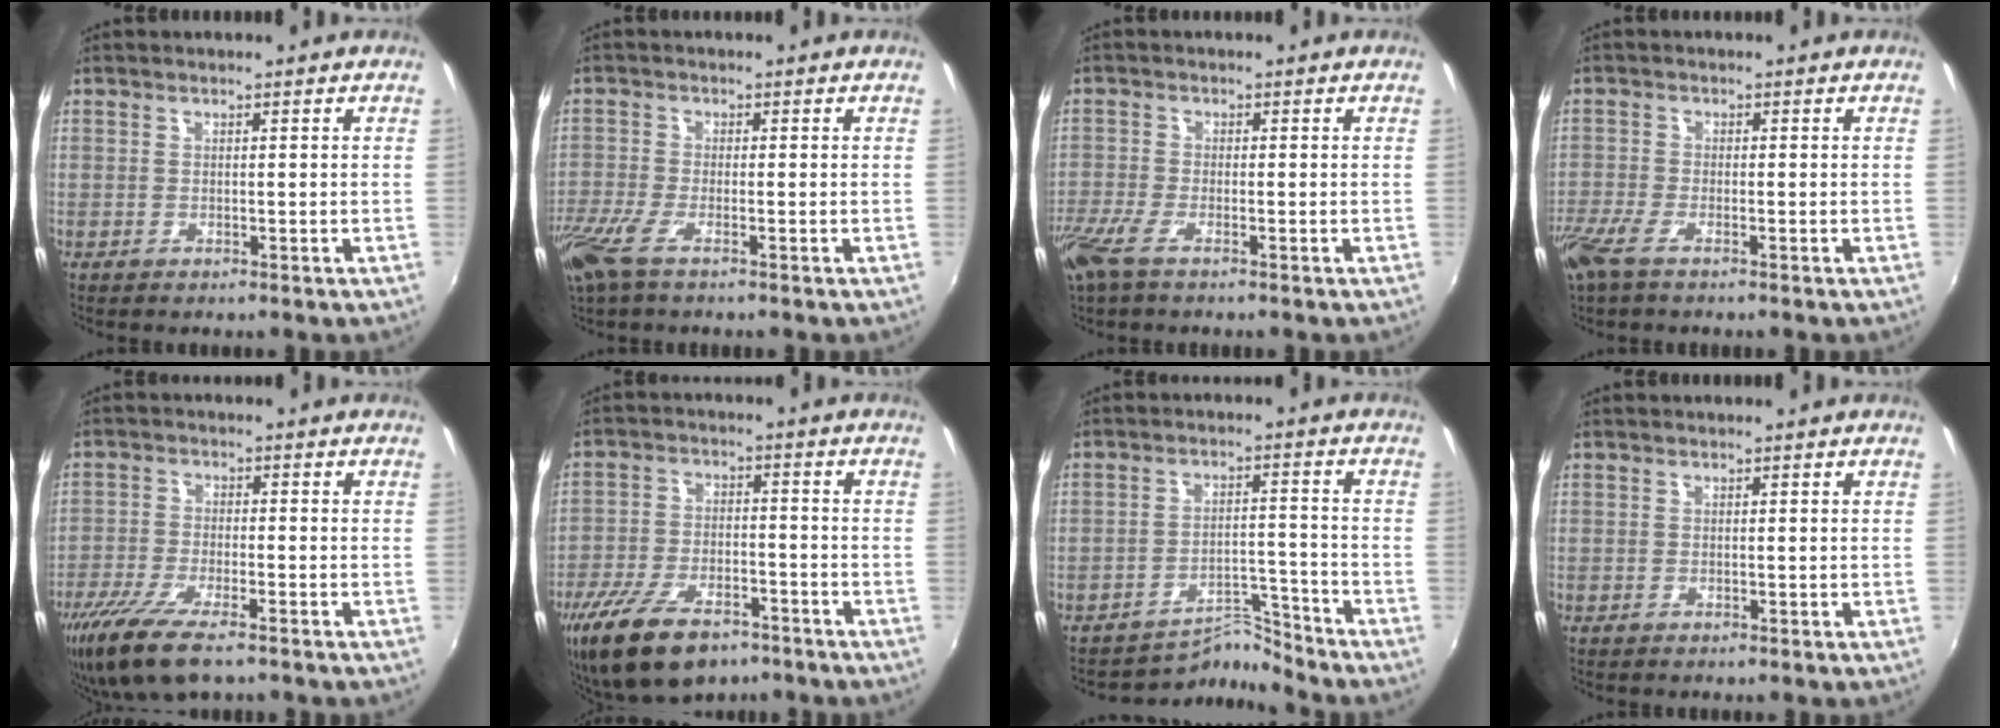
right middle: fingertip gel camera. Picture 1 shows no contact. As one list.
[{"total": 6.8, "force": [-4.2, 1.7, 5.0], "torque": [-0.123, -0.025, -0.084]}, {"total": 5.7, "force": [-3.7, 1.4, 4.1], "torque": [-0.101, -0.021, -0.074]}, {"total": 4.9, "force": [-3.3, 1.2, 3.5], "torque": [-0.087, -0.018, -0.066]}, {"total": 10.8, "force": [-7.4, 3.0, 7.2], "torque": [-0.167, -0.038, -0.143]}, {"total": 15.5, "force": [-10.5, 6.7, 9.2], "torque": [-0.202, -0.031, -0.184]}, {"total": 5.8, "force": [-5.6, -0.6, -1.5], "torque": [0.014, 0.022, -0.095]}, {"total": 0.0}]